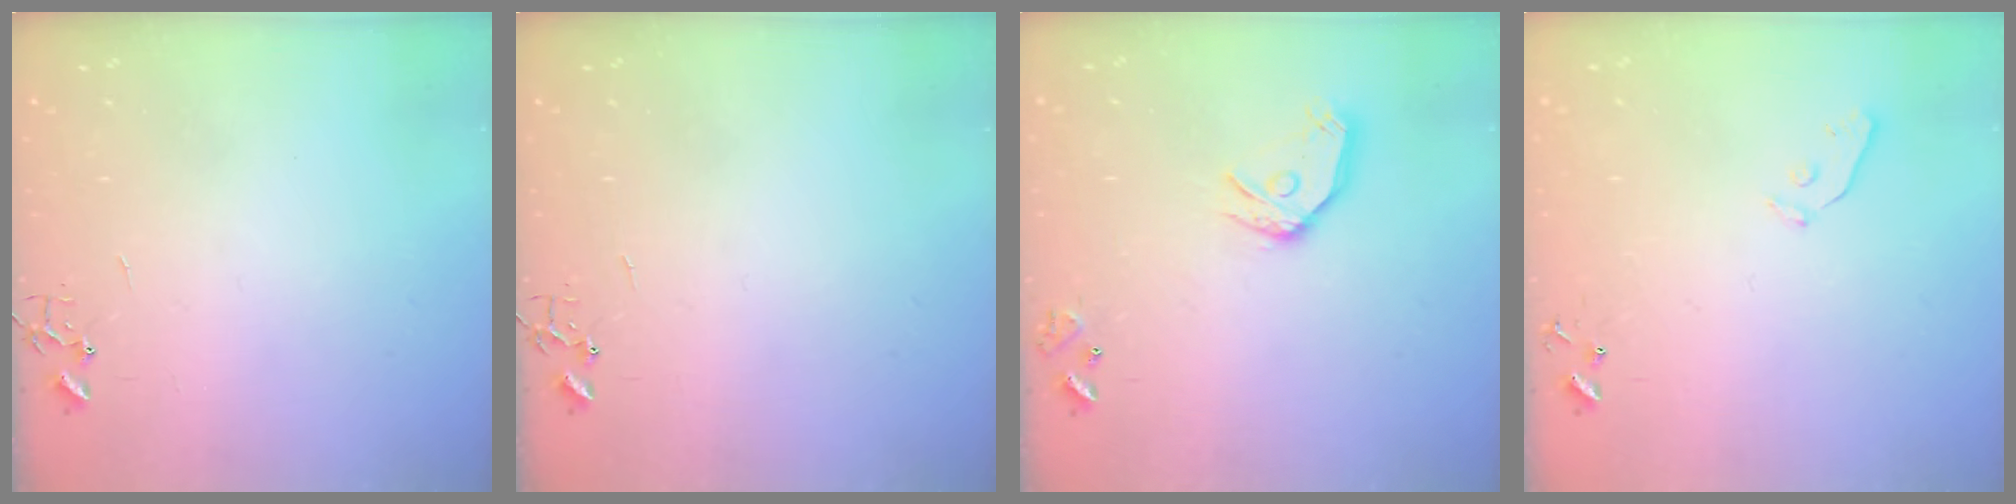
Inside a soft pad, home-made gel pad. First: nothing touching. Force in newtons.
{"total": 0.0}
{"total": 12.3, "press": 12.2, "slide": 1.5}
{"total": 4.0, "press": 4.0, "slide": 0.5}